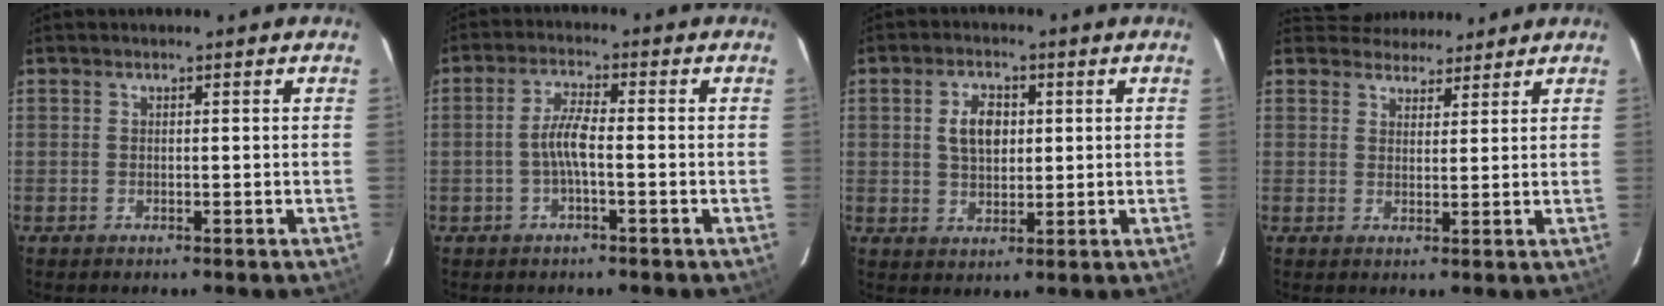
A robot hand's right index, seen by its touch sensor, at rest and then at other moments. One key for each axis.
{"total": 4.2, "fx": -1.2, "fy": 0.5, "fz": 4.0, "tx": -0.082, "ty": 0.007, "tz": -0.024}
{"total": 6.0, "fx": 1.3, "fy": 3.7, "fz": 4.5, "tx": -0.080, "ty": 0.011, "tz": 0.027}
{"total": 6.1, "fx": 5.7, "fy": 2.2, "fz": -0.4, "tx": 0.011, "ty": 0.019, "tz": 0.084}